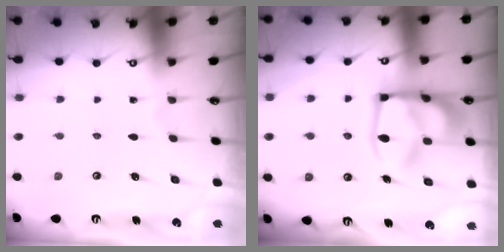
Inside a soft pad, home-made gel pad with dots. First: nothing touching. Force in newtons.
{"total": 19.1, "press": 18.9, "slide": 2.2}